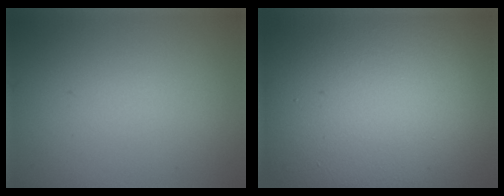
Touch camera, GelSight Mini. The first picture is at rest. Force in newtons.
{"total": 20.2, "press": 20.1, "slide": 1.4}